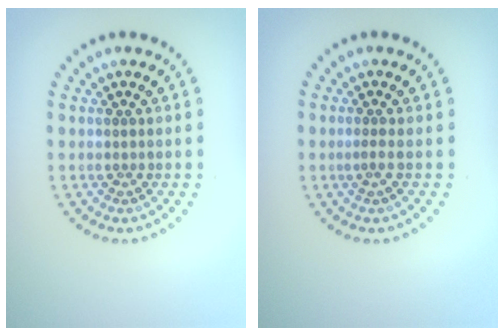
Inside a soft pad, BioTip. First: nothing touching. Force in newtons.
{"total": 0.5, "press": 0.2, "slide": 0.5}